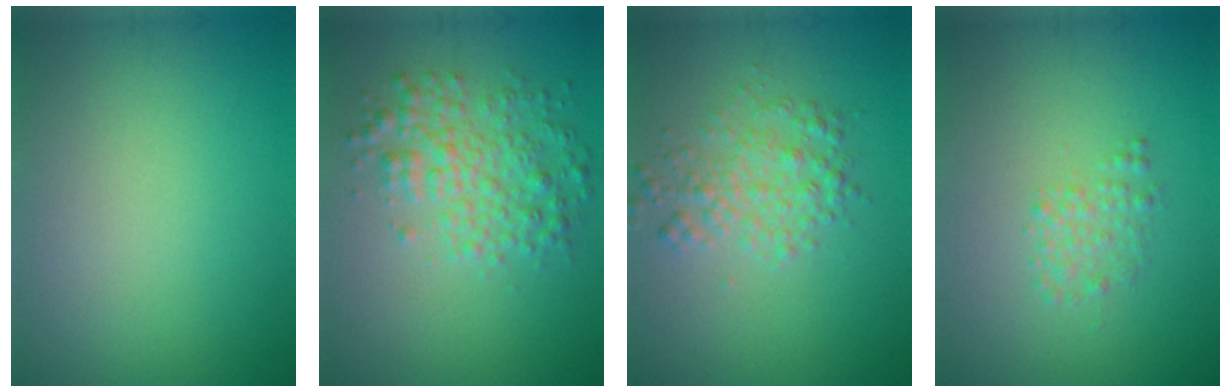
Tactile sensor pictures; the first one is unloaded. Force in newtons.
{"total": 4.0, "press": 4.0, "slide": 0.1}
{"total": 2.9, "press": 2.9, "slide": 0.0}
{"total": 1.5, "press": 1.5, "slide": 0.0}